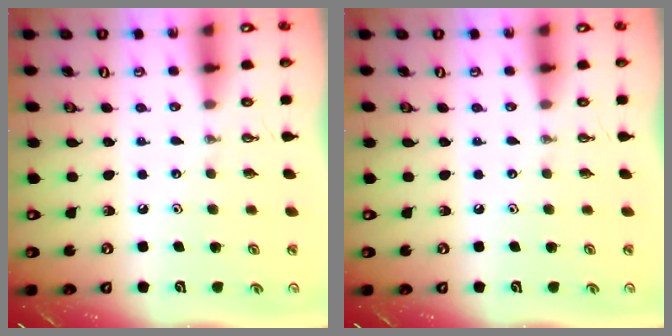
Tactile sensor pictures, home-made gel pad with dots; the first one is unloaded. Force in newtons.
{"total": 0.0}